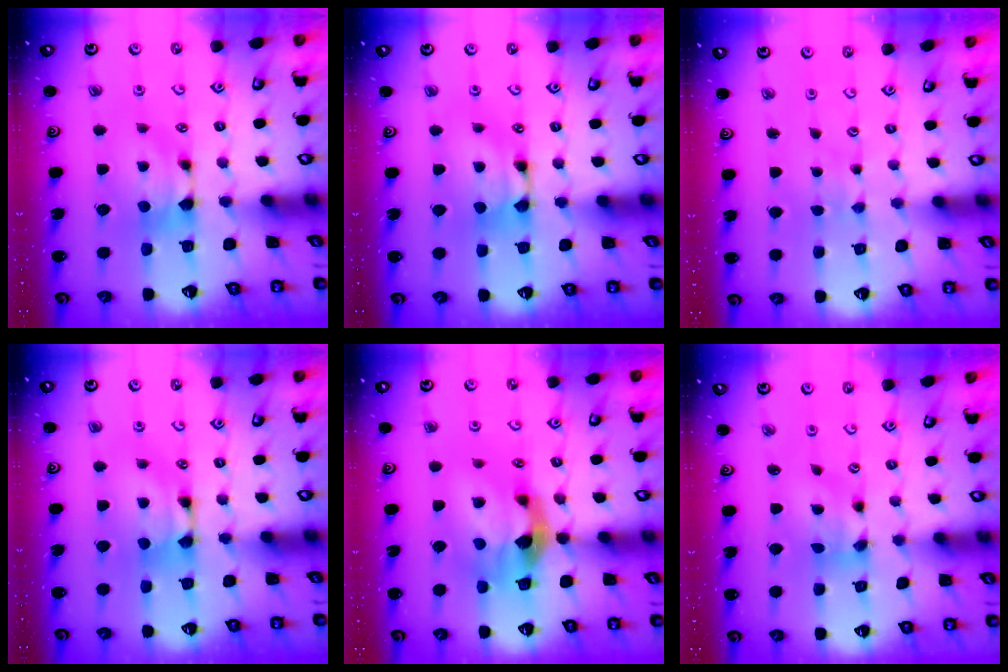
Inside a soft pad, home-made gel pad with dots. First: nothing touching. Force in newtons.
{"total": 2.2, "press": 2.2, "slide": 0.1}
{"total": 3.2, "press": 3.2, "slide": 0.2}
{"total": 2.2, "press": 2.2, "slide": 0.1}
{"total": 6.6, "press": 6.2, "slide": 2.2}
{"total": 2.7, "press": 2.3, "slide": 1.4}